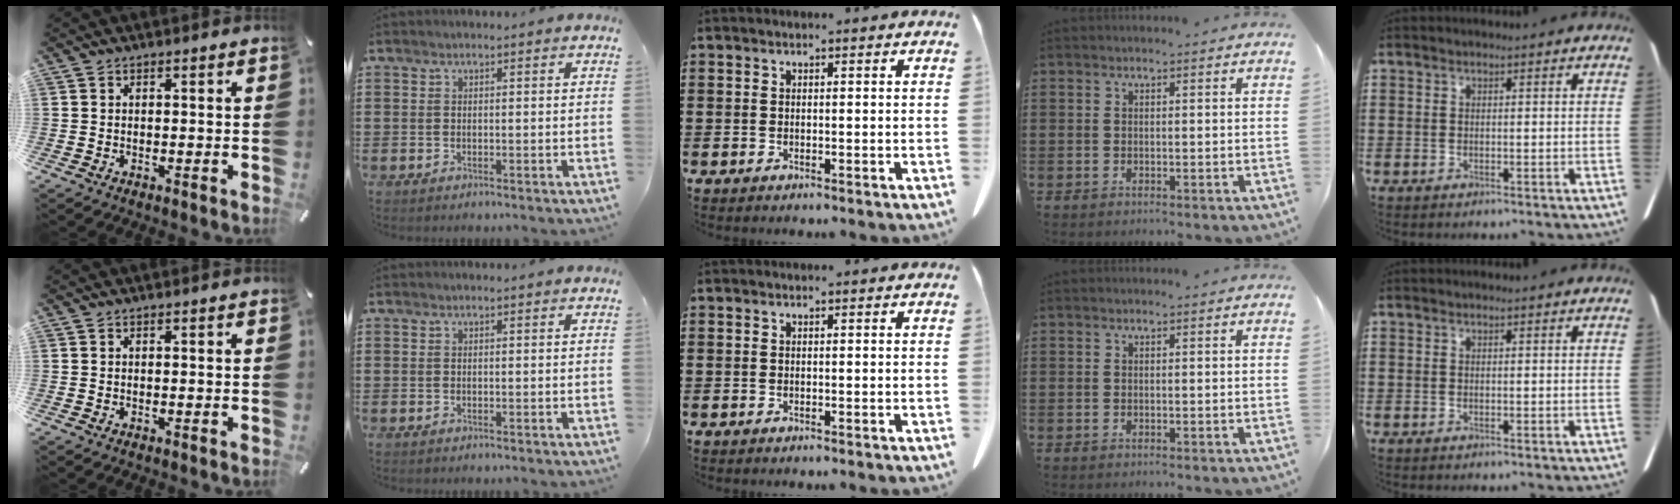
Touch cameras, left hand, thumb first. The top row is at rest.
{}